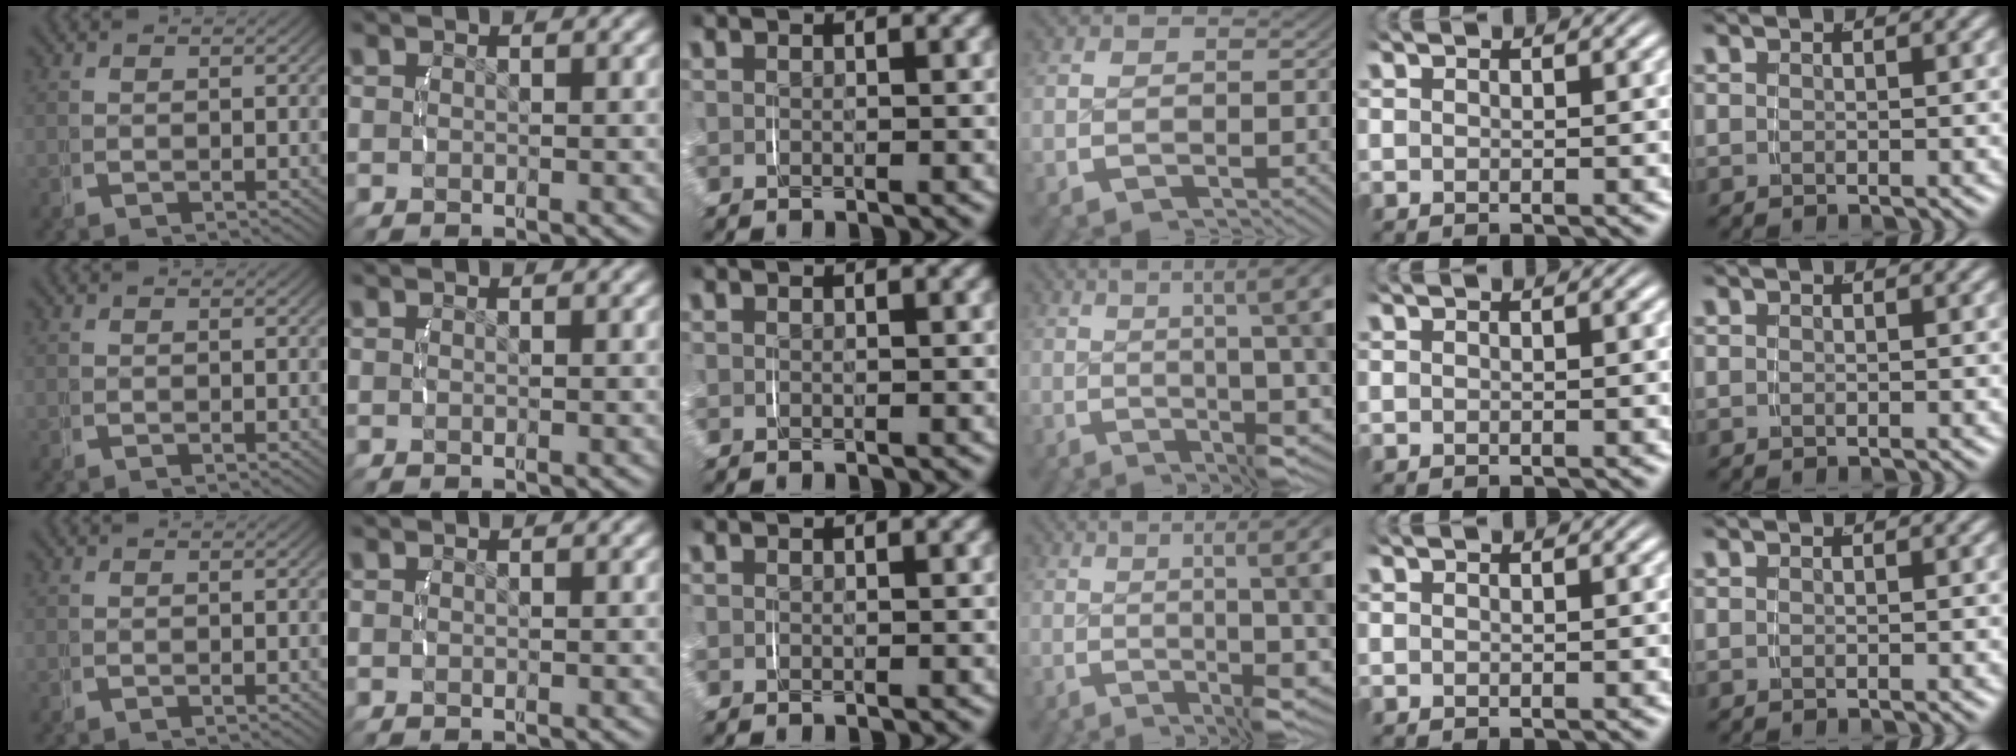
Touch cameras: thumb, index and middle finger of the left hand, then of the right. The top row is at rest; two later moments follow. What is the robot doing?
{"motion": "lift_and_place", "object": "jewelry box"}